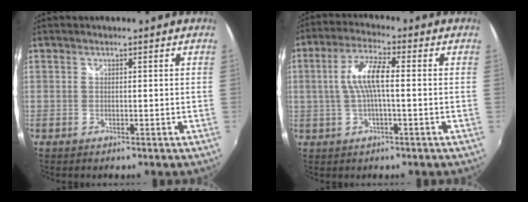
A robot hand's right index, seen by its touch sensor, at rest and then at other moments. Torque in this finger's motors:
{"motor_torque": [0.65, 0.03, 0.44, 0.11]}